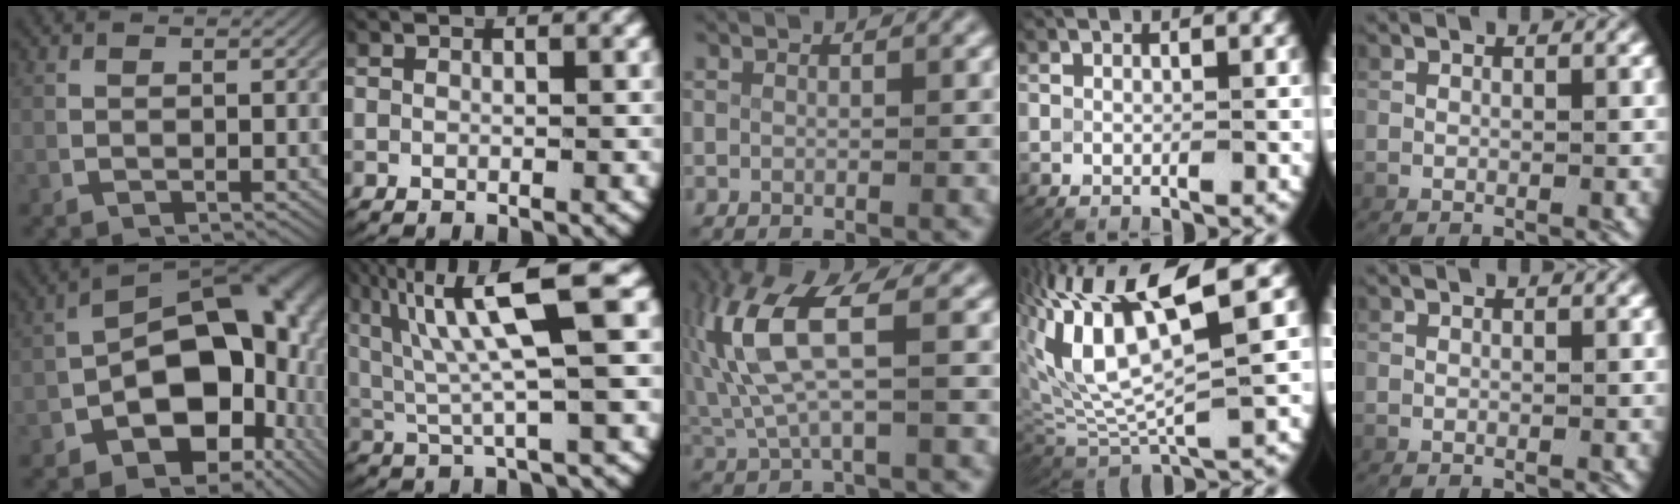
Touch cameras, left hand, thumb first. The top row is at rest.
{"thumb": {"total": 17.3, "force": [-1.7, 11.4, 12.9], "torque": [-0.194, -0.057, -0.010]}, "index": {"total": 8.4, "force": [2.6, 2.6, 7.5], "torque": [-0.137, 0.011, 0.047]}, "middle": {"total": 7.2, "force": [1.4, 3.5, 6.2], "torque": [-0.150, -0.001, 0.033]}, "ring": {"total": 11.3, "force": [2.8, 6.1, 9.1], "torque": [-0.207, -0.005, 0.058]}}